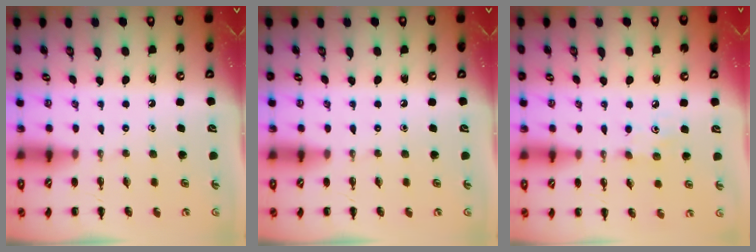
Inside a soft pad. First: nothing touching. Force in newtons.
{"total": 0.0}
{"total": 4.1, "press": 3.9, "slide": 1.2}